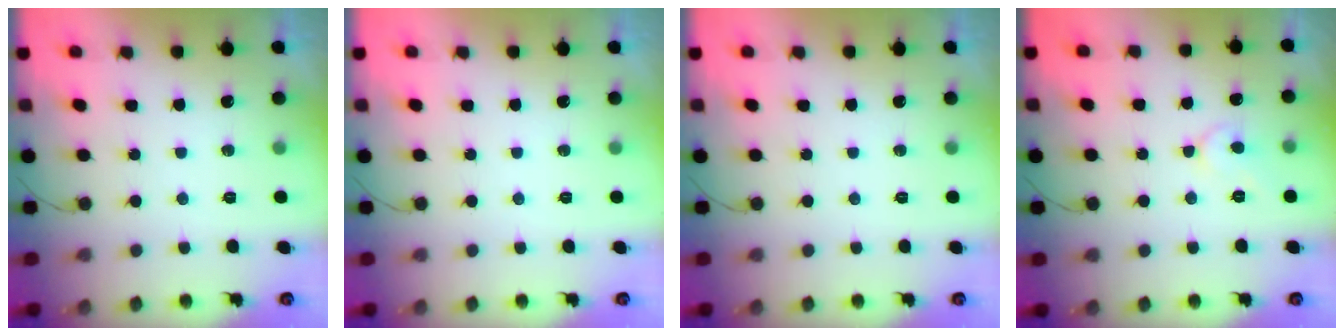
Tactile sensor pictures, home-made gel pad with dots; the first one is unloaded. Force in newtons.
{"total": 0.0}
{"total": 0.0}
{"total": 5.3, "press": 5.3, "slide": 0.6}